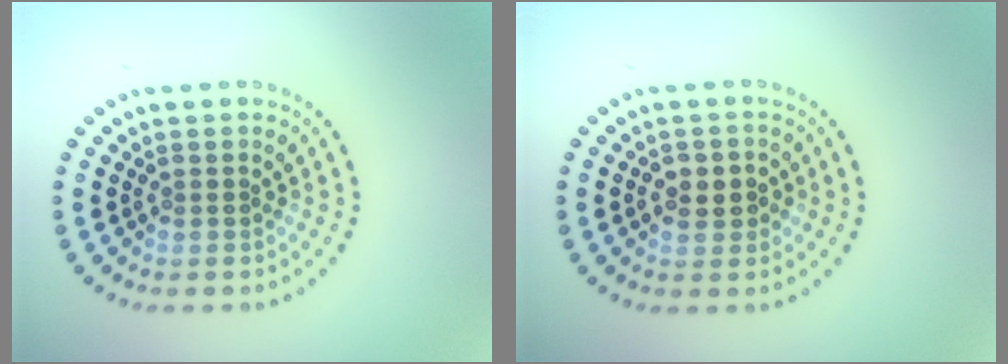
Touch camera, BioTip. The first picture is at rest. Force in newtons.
{"total": 2.4, "press": 2.3, "slide": 0.5}